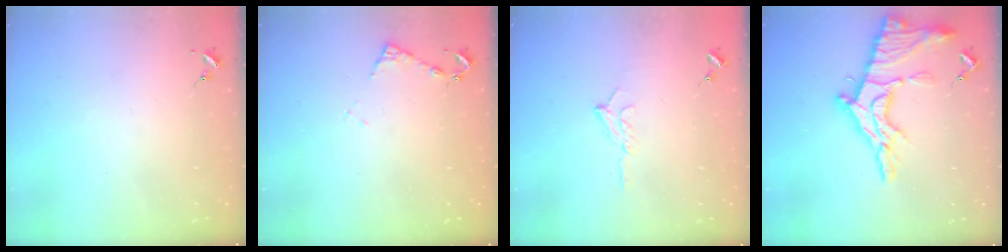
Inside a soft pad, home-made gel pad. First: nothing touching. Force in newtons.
{"total": 6.2, "press": 6.2, "slide": 0.8}
{"total": 6.5, "press": 6.5, "slide": 0.8}
{"total": 20.7, "press": 20.6, "slide": 2.0}